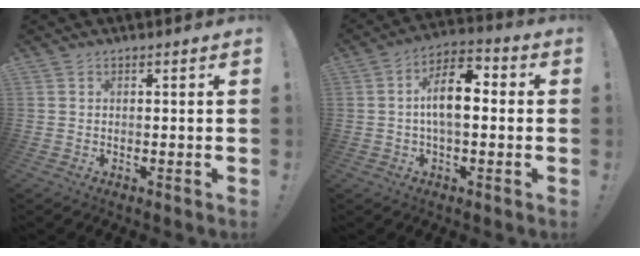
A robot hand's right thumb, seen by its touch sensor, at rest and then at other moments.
{"total": 11.5, "force": [0.4, 5.8, 9.9], "torque": [-0.162, 0.005, 0.004]}